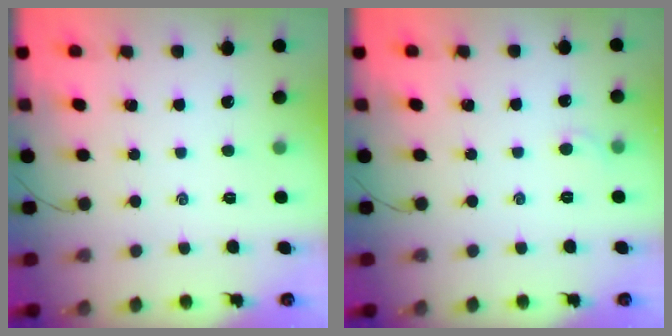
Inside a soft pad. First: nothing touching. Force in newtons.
{"total": 2.7, "press": 2.5, "slide": 0.9}